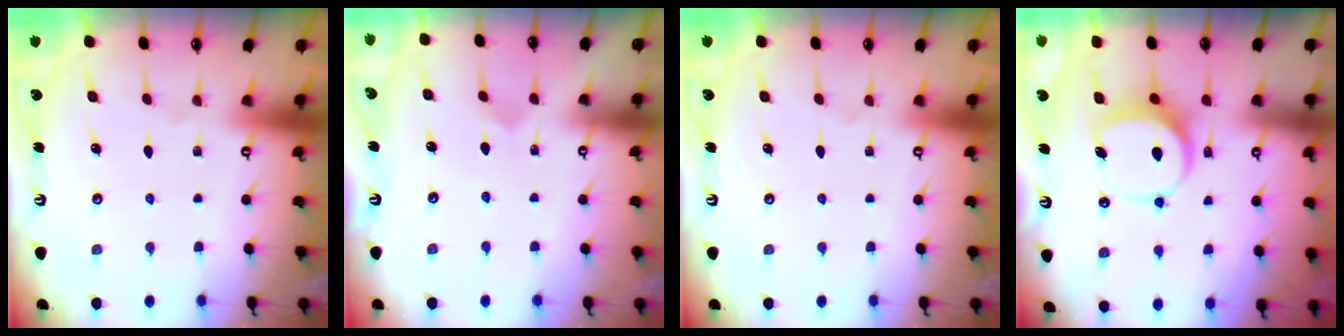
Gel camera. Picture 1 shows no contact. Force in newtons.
{"total": 2.8, "press": 2.8, "slide": 0.3}
{"total": 0.0}
{"total": 7.0, "press": 7.0, "slide": 0.6}